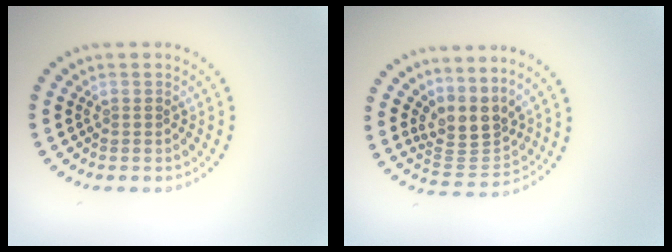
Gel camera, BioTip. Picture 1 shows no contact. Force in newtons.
{"total": 3.6, "press": 2.6, "slide": 2.5}